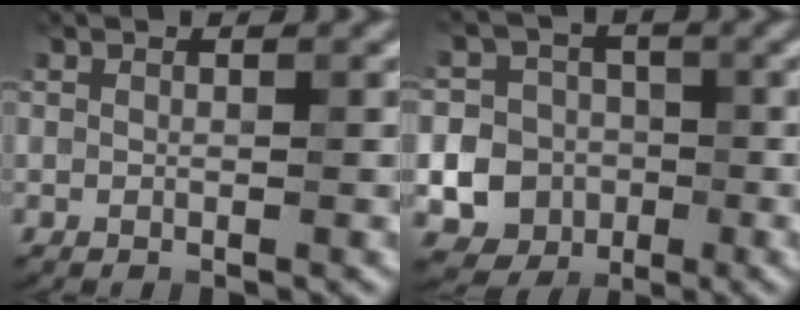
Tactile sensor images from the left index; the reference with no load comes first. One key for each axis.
{"total": 13.7, "fx": -3.9, "fy": 12.7, "fz": 3.2, "tx": -0.084, "ty": -0.014, "tz": -0.088}